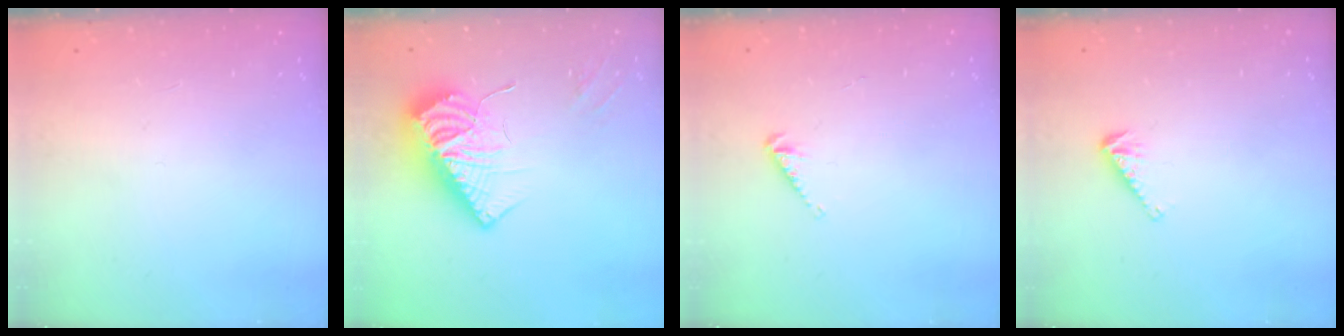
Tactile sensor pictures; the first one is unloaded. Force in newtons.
{"total": 14.0, "press": 13.9, "slide": 1.2}
{"total": 2.7, "press": 2.7, "slide": 0.3}
{"total": 4.1, "press": 4.0, "slide": 0.6}